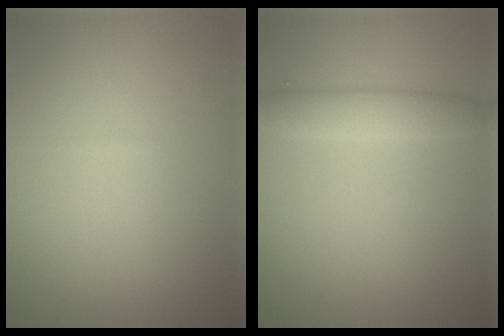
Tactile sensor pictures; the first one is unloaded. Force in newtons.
{"total": 2.8, "press": 2.8, "slide": 0.1}